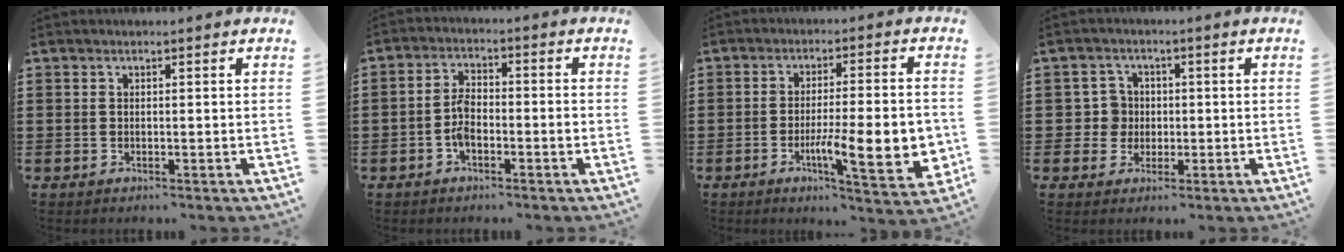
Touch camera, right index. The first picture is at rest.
{"total": 4.7, "force": [-1.5, 1.9, 4.1], "torque": [-0.084, 0.003, -0.030]}
{"total": 12.3, "force": [-3.0, 3.1, 11.5], "torque": [-0.175, -0.008, -0.046]}
{"total": 3.8, "force": [-0.2, 3.7, 1.0], "torque": [-0.035, 0.009, -0.006]}